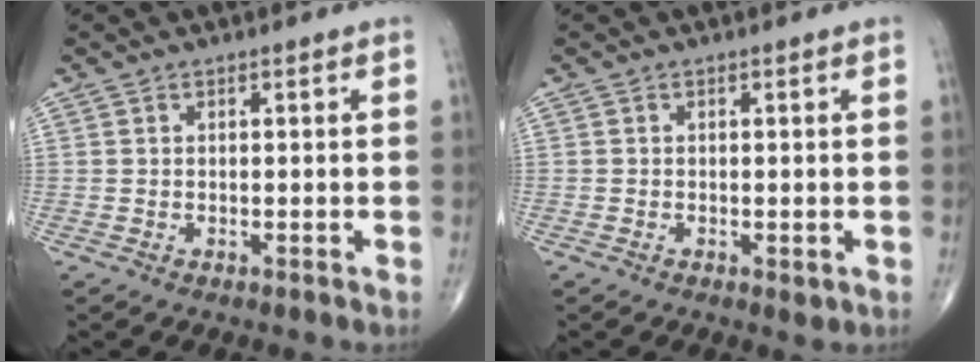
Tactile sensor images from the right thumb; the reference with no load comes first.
{"total": 1.4, "force": [-0.4, 0.7, 1.1], "torque": [-0.013, -0.003, -0.006]}